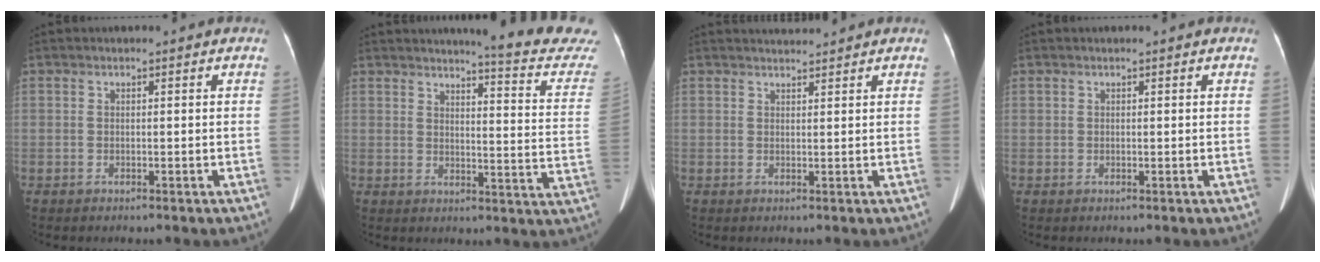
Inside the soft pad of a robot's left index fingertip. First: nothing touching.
{"total": 14.7, "force": [14.1, -1.2, 4.1], "torque": [-0.046, -0.118, 0.144]}
{"total": 2.0, "force": [2.0, -0.4, 0.0], "torque": [-0.002, 0.011, 0.037]}
{"total": 0.0}